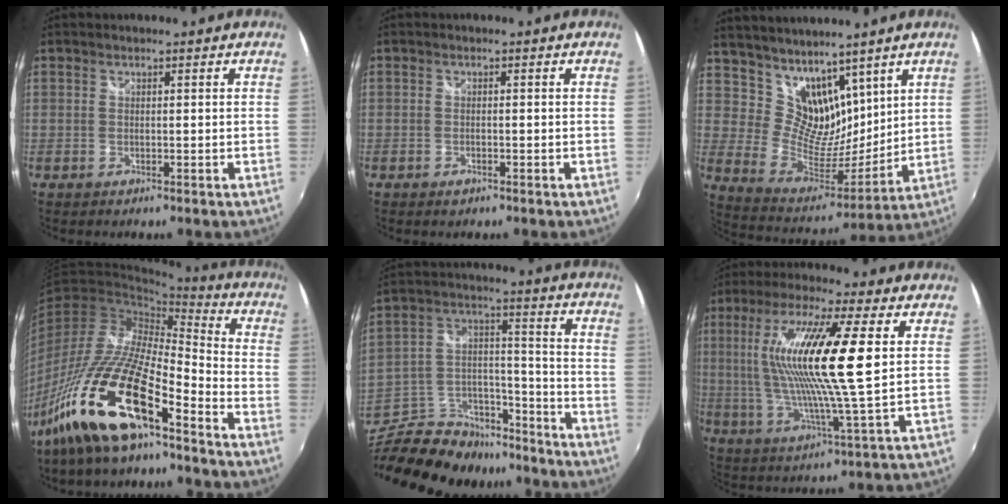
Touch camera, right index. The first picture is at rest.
{"total": 1.2, "force": [-0.9, 0.6, 0.4], "torque": [-0.008, -0.003, -0.017]}
{"total": 13.4, "force": [9.4, 7.9, 5.2], "torque": [-0.096, -0.007, 0.188]}
{"total": 19.0, "force": [-13.1, 3.9, 13.3], "torque": [-0.267, -0.009, -0.266]}
{"total": 24.9, "force": [-17.7, 13.6, 11.0], "torque": [-0.262, 0.042, -0.259]}
{"total": 18.0, "force": [3.9, 1.9, 17.5], "torque": [-0.321, 0.004, 0.071]}